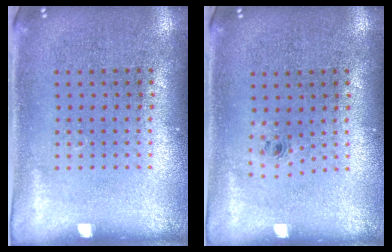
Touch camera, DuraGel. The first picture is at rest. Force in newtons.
{"total": 0.7, "press": 0.3, "slide": 0.6}